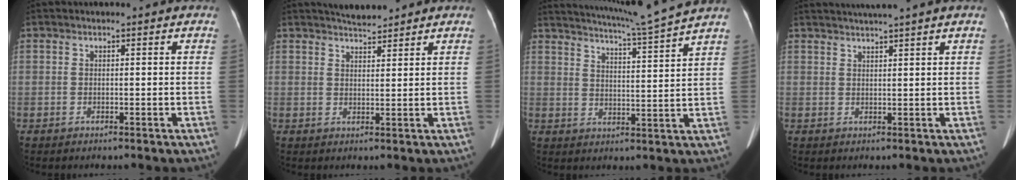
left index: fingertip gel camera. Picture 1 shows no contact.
{"total": 3.6, "force": [3.5, 0.4, 1.0], "torque": [-0.017, 0.011, 0.059]}
{"total": 12.2, "force": [11.1, -2.9, 4.2], "torque": [-0.080, -0.033, 0.162]}
{"total": 4.6, "force": [4.0, -1.1, 2.1], "torque": [-0.028, 0.021, 0.061]}